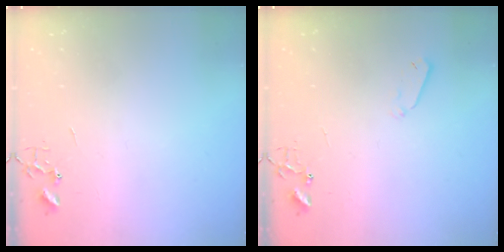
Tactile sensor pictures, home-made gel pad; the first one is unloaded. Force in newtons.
{"total": 4.1, "press": 4.0, "slide": 0.8}